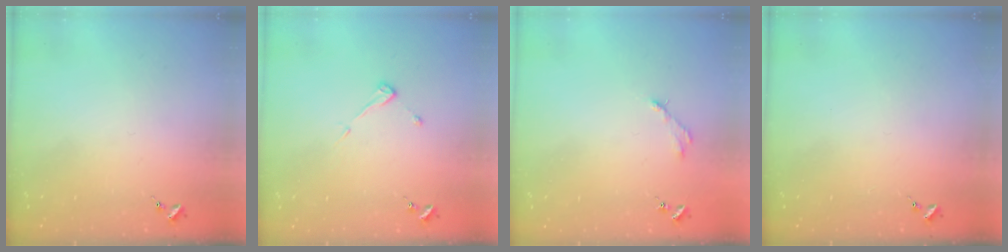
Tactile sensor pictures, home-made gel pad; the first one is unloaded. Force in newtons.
{"total": 3.8, "press": 3.8, "slide": 0.3}
{"total": 2.8, "press": 2.8, "slide": 0.4}
{"total": 0.0}